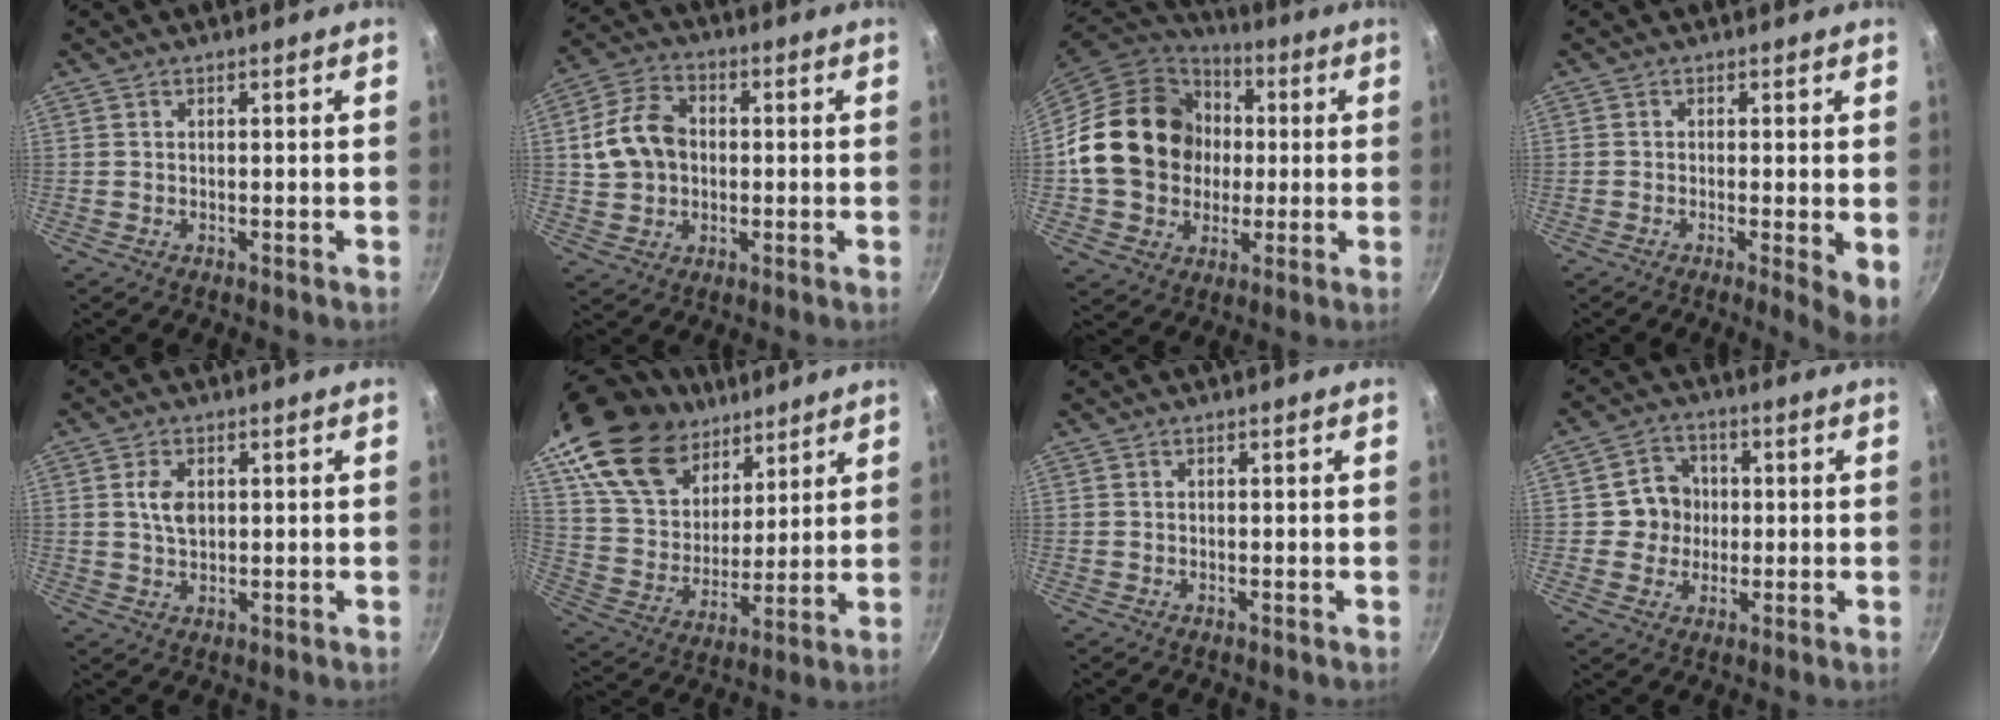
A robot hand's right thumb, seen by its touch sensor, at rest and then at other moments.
{"total": 10.6, "force": [0.7, 8.2, 6.7], "torque": [-0.105, 0.020, 0.005]}
{"total": 20.5, "force": [1.1, 17.4, 10.8], "torque": [-0.161, 0.028, 0.024]}
{"total": 4.8, "force": [-0.7, 0.9, 4.7], "torque": [-0.058, -0.010, -0.010]}
{"total": 4.4, "force": [0.9, 2.8, 3.2], "torque": [-0.052, -0.002, 0.016]}
{"total": 20.9, "force": [15.2, 11.7, 8.3], "torque": [-0.120, -0.073, 0.293]}
{"total": 0.0}
{"total": 6.7, "force": [0.3, 6.3, 2.1], "torque": [0.008, 0.009, -0.004]}